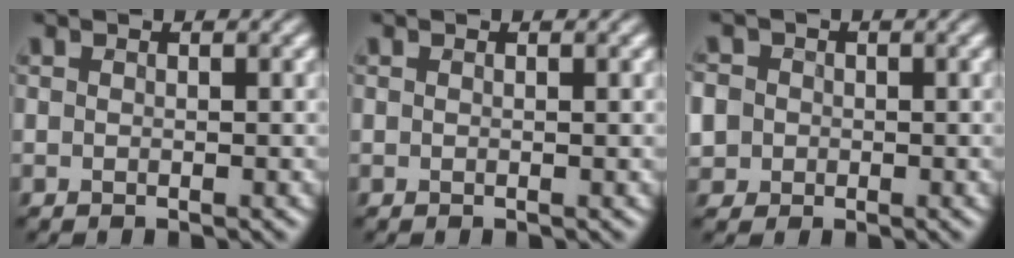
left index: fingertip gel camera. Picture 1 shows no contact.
{"total": 0.0}
{"total": 5.3, "force": [-0.3, 4.9, 1.8], "torque": [-0.050, 0.023, -0.031]}